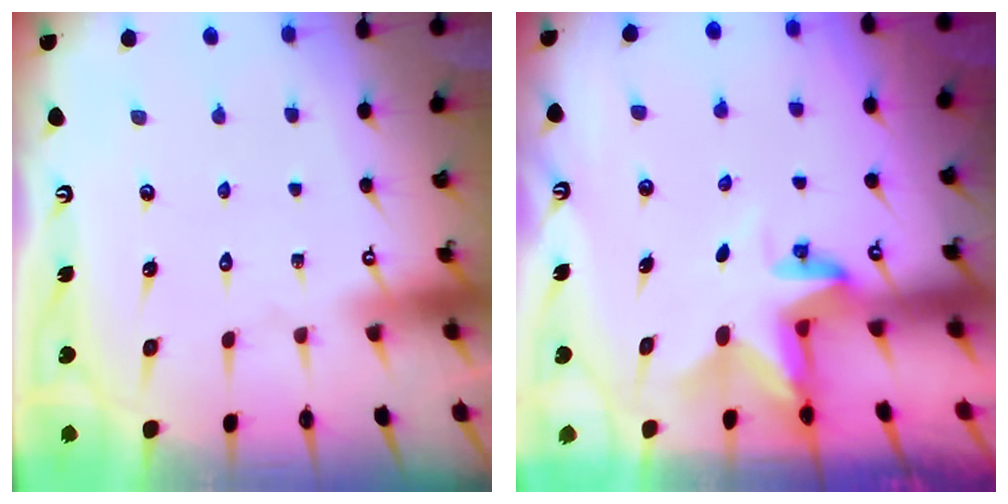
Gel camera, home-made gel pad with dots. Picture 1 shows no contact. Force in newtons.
{"total": 3.0, "press": 3.0, "slide": 0.1}